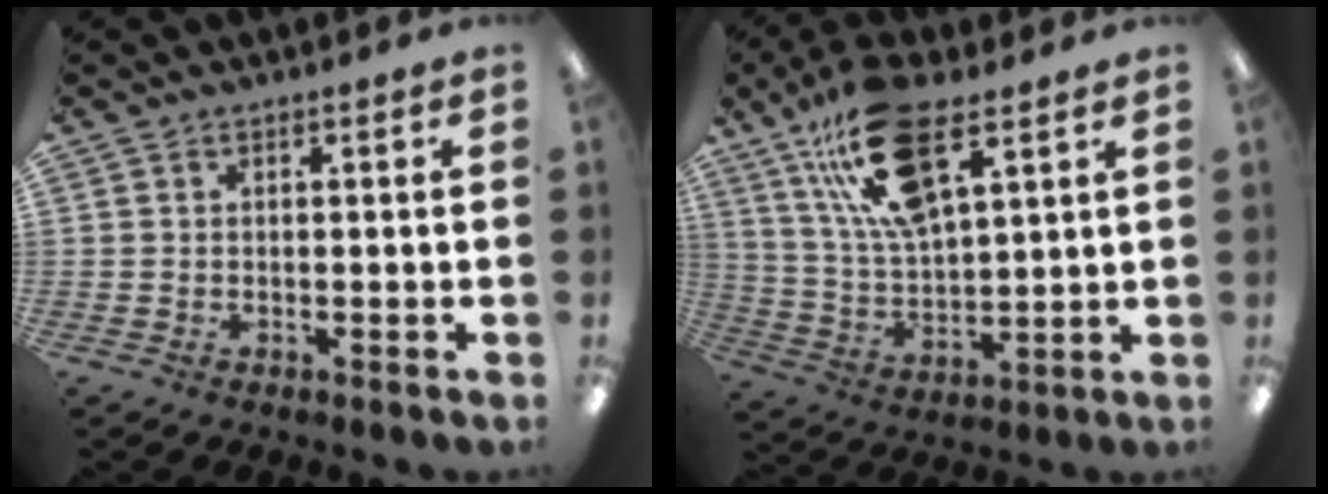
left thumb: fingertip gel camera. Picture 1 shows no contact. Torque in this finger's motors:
{"motor_torque": [0.09, 0.19, 1.34, -1.43, 0.15]}